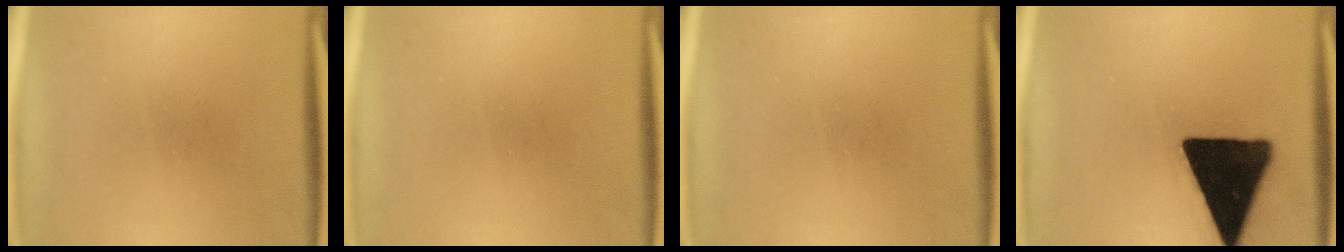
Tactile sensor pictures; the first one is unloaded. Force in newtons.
{"total": 0.0}
{"total": 0.0}
{"total": 19.8}